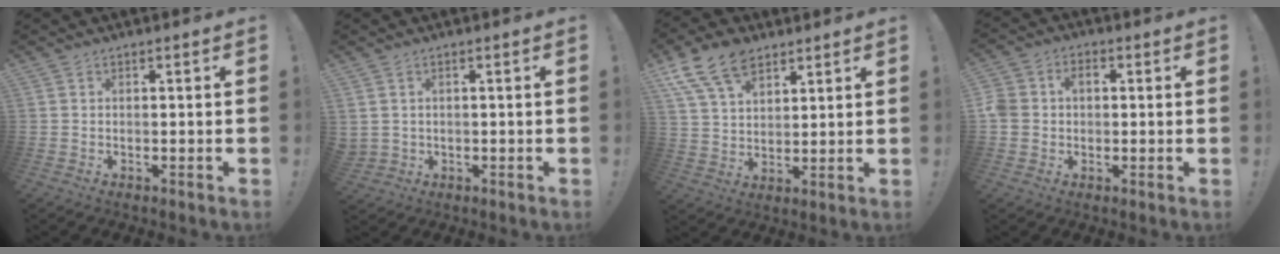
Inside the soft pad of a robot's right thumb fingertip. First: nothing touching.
{"total": 1.6, "force": [0.8, 1.0, 1.0], "torque": [-0.025, -0.001, 0.016]}
{"total": 13.8, "force": [8.5, 8.2, 7.1], "torque": [-0.123, -0.039, 0.162]}
{"total": 5.2, "force": [0.2, 4.5, 2.6], "torque": [-0.067, 0.011, 0.002]}